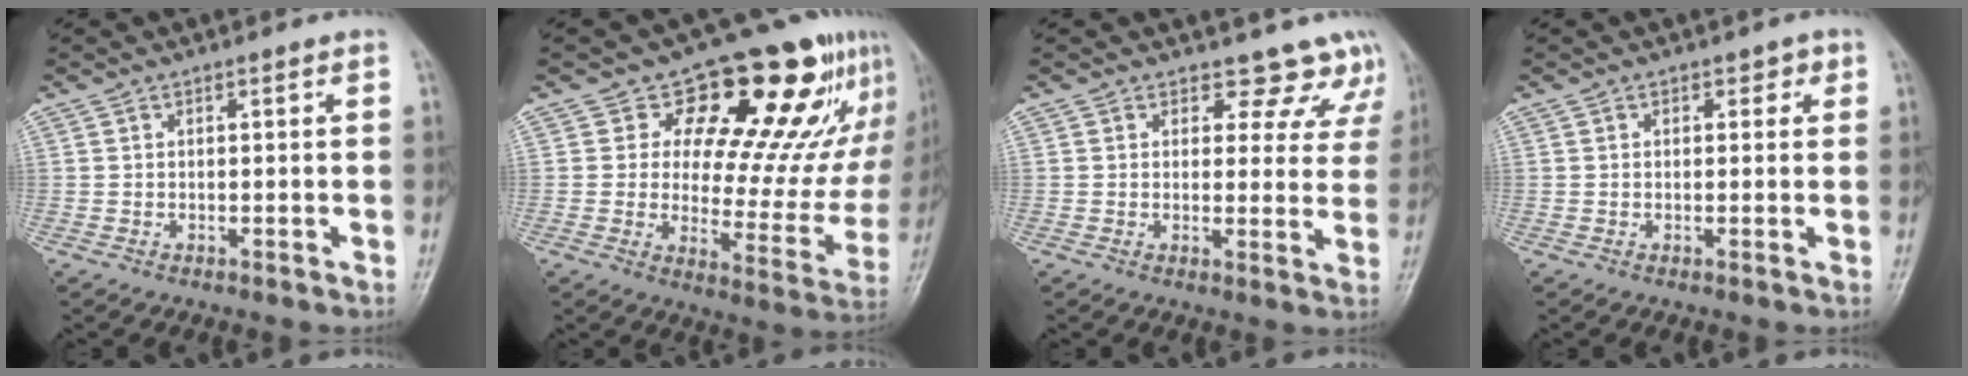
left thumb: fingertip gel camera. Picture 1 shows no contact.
{"total": 20.8, "force": [12.0, 11.1, 12.9], "torque": [-0.091, -0.049, 0.160]}
{"total": 7.7, "force": [6.5, 4.2, 0.6], "torque": [0.043, -0.033, 0.054]}
{"total": 1.7, "force": [0.7, 1.2, 0.9], "torque": [0.008, 0.001, 0.004]}